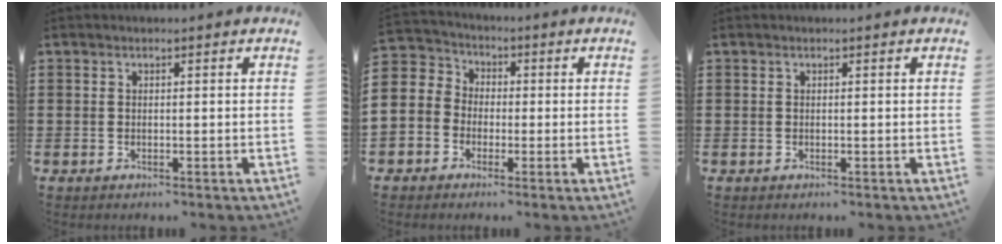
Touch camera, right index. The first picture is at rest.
{"total": 4.3, "force": [-1.3, 4.1, 0.0], "torque": [-0.036, -0.002, -0.039]}
{"total": 0.0}